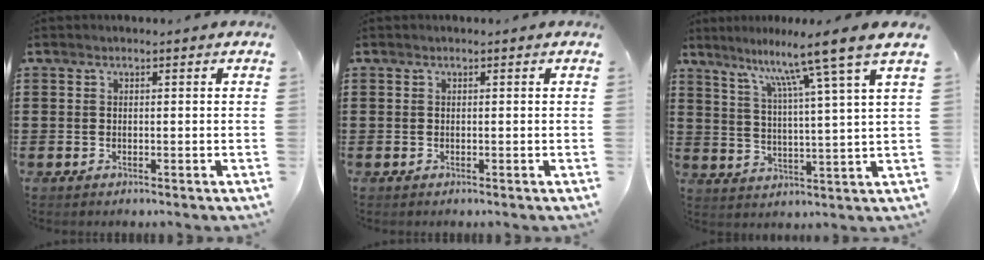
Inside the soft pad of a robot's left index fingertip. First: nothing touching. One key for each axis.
{"total": 0.0}
{"total": 10.0, "fx": 7.7, "fy": -1.2, "fz": 6.3, "tx": -0.134, "ty": -0.041, "tz": 0.117}